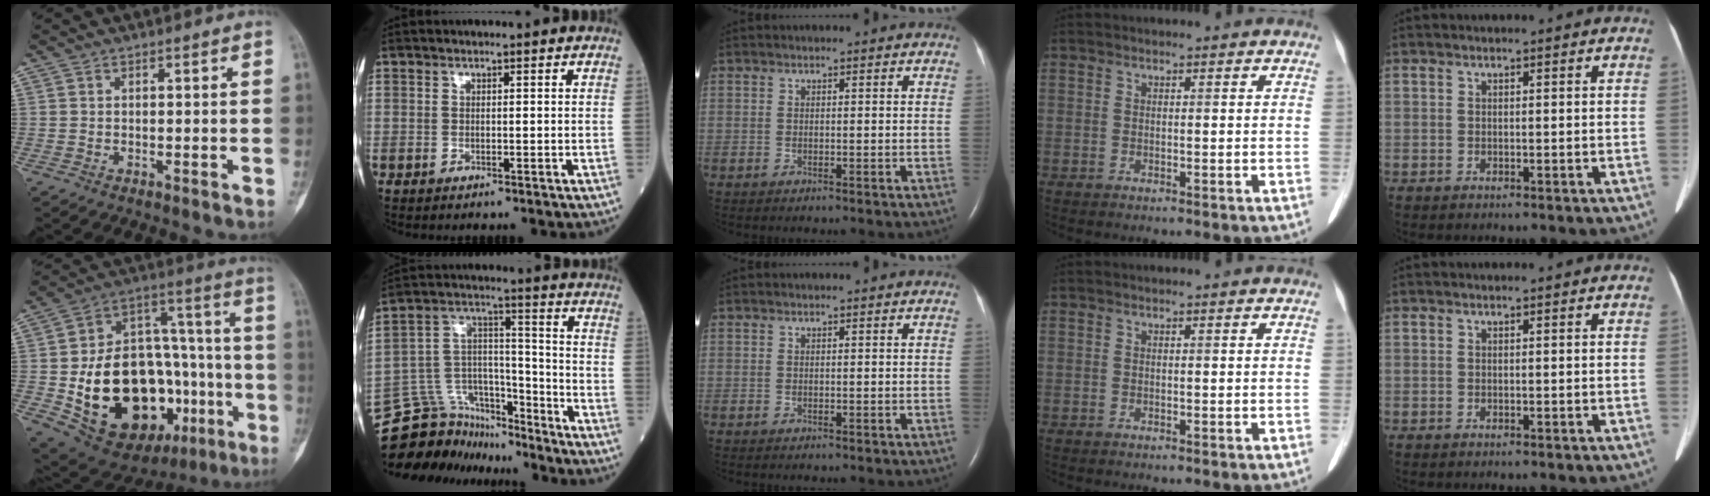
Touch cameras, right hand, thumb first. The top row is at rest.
{"thumb": {"total": 32.0, "force": [-9.2, 18.5, 24.5], "torque": [-0.377, 0.037, -0.119]}, "index": {"total": 16.4, "force": [-15.4, 5.3, 2.3], "torque": [-0.051, 0.056, -0.258]}}